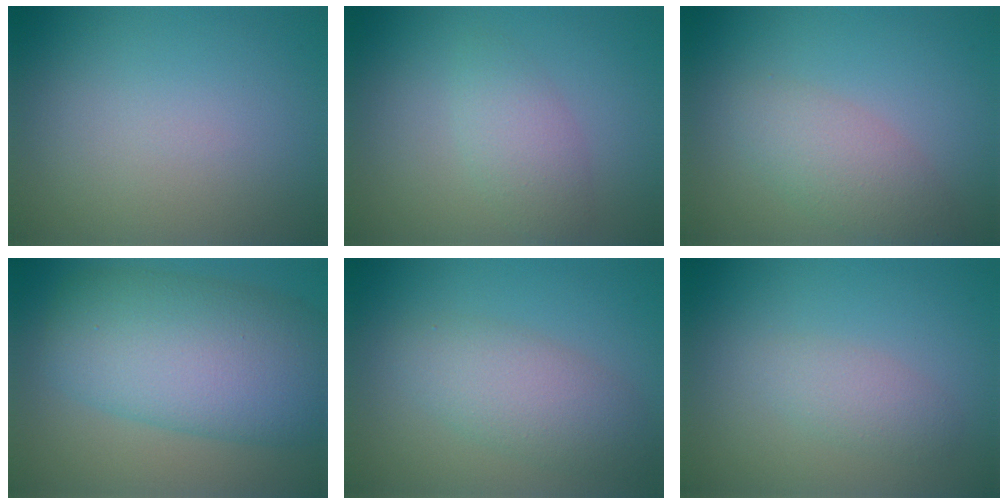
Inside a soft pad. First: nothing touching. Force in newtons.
{"total": 2.7, "press": 2.7, "slide": 0.1}
{"total": 3.3, "press": 3.3, "slide": 0.1}
{"total": 11.3, "press": 11.2, "slide": 0.6}
{"total": 4.2, "press": 4.2, "slide": 0.2}
{"total": 1.9, "press": 1.9, "slide": 0.1}